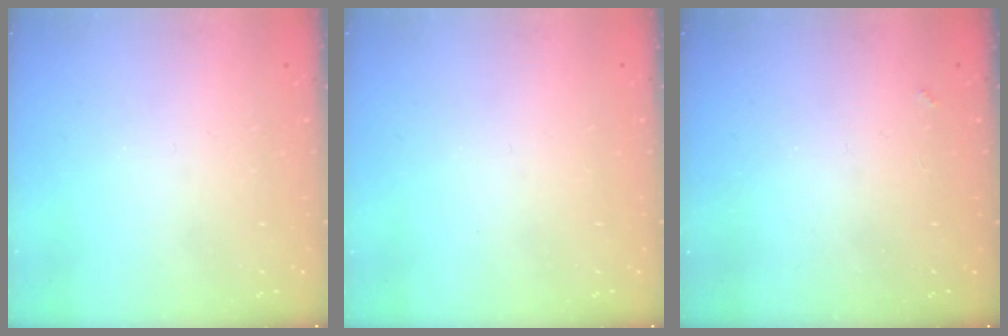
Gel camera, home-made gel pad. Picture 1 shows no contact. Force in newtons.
{"total": 0.0}
{"total": 1.3, "press": 1.3, "slide": 0.4}